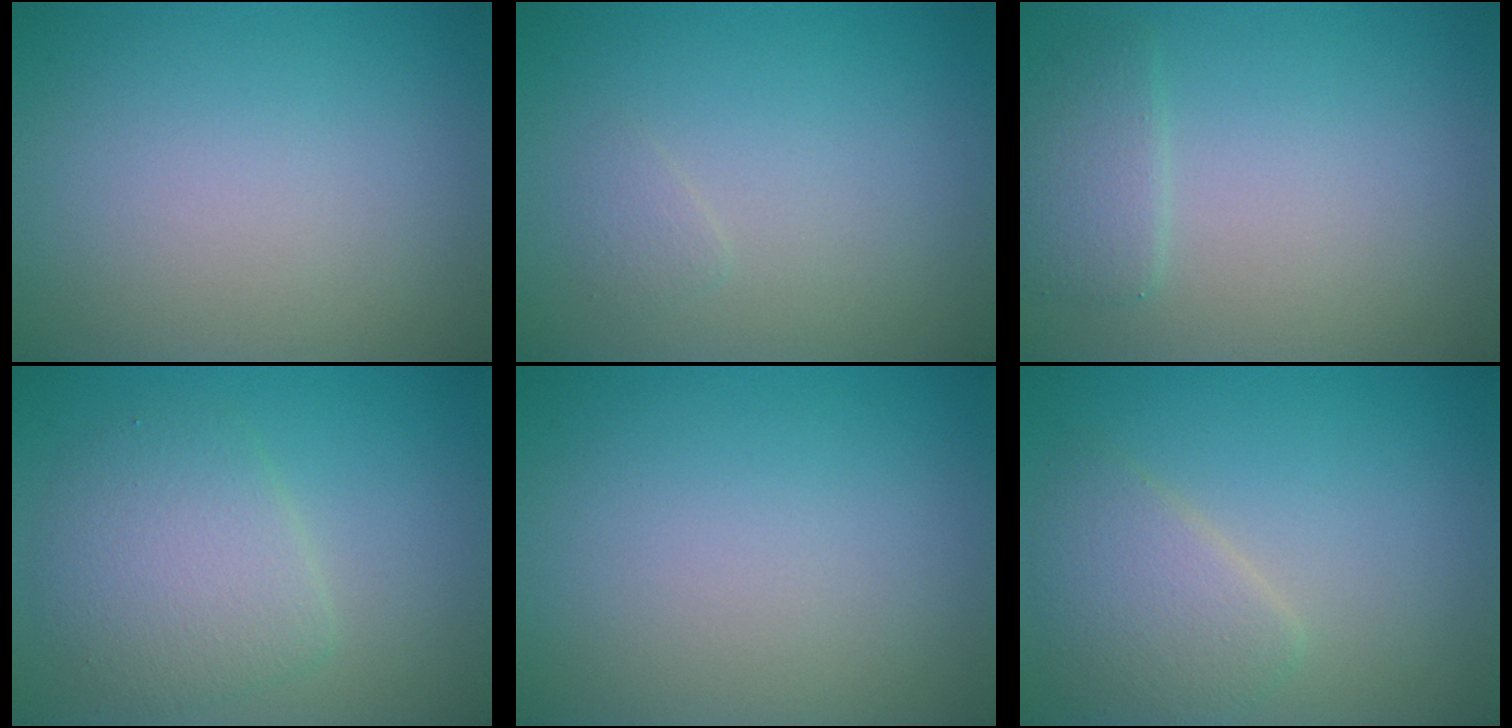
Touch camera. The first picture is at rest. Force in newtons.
{"total": 0.7, "press": 0.7, "slide": 0.1}
{"total": 2.0, "press": 2.0, "slide": 0.1}
{"total": 4.2, "press": 4.2, "slide": 0.2}
{"total": 0.0}
{"total": 3.2, "press": 3.2, "slide": 0.1}